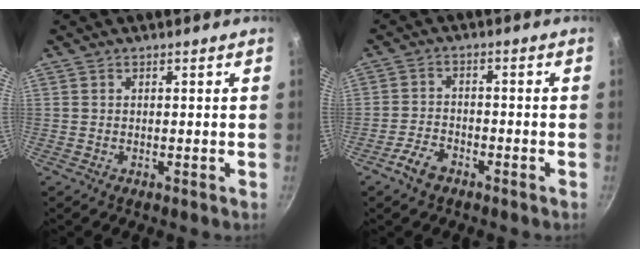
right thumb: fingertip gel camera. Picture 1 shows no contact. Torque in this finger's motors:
{"motor_torque": [0.77, 0.12, 0.38, -0.18, -0.01]}